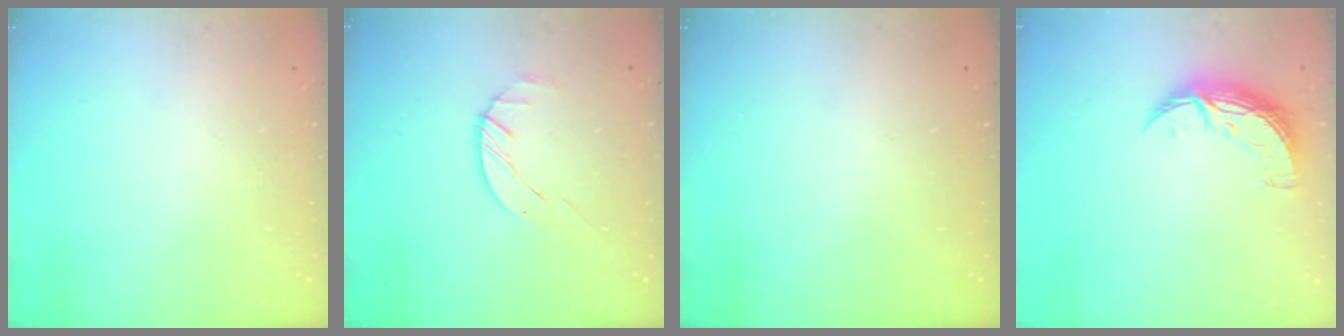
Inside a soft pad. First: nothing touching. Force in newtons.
{"total": 1.4, "press": 1.4, "slide": 0.2}
{"total": 0.0}
{"total": 8.4, "press": 8.4, "slide": 0.3}